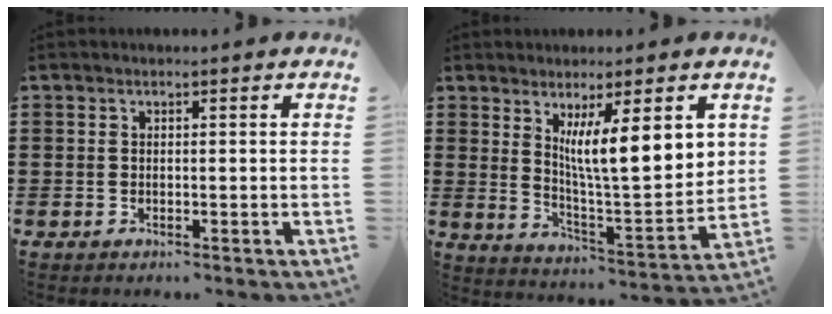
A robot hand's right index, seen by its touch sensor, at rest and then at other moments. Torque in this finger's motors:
{"motor_torque": [1.62, 0.51, 1.05, 0.21]}